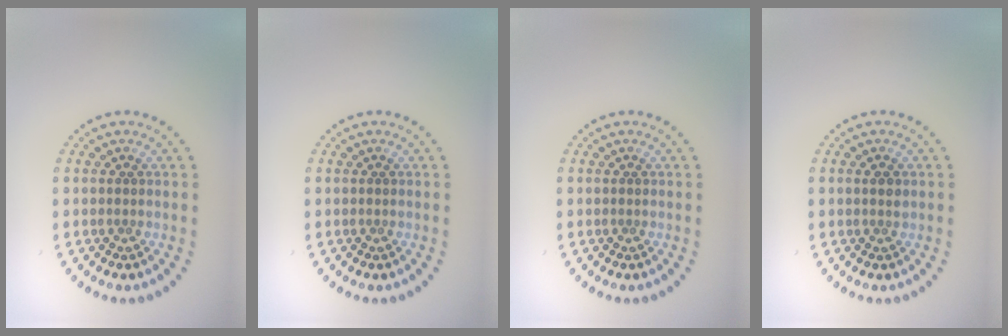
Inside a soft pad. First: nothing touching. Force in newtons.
{"total": 0.0}
{"total": 0.0}
{"total": 0.9, "press": 0.8, "slide": 0.5}